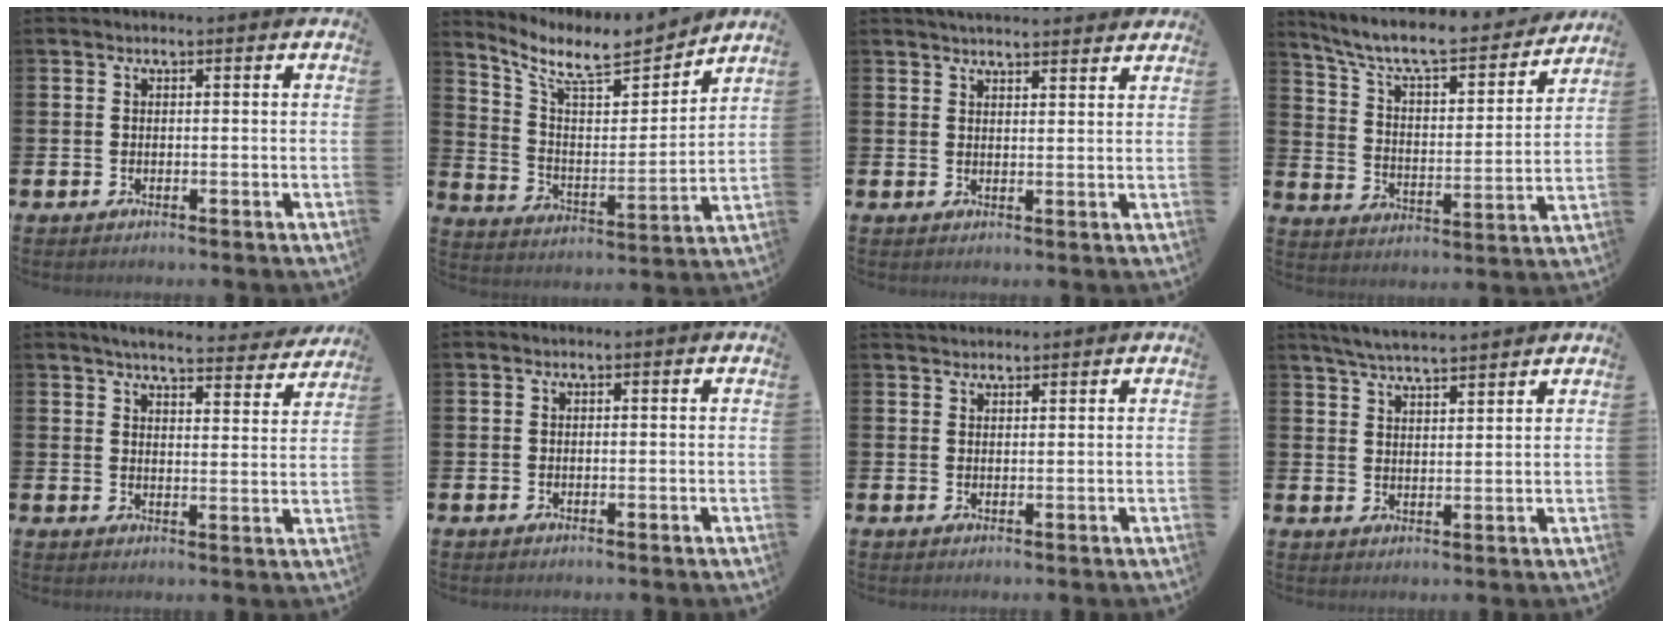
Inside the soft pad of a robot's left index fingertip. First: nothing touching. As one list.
[{"total": 8.6, "force": [7.6, 2.3, 3.5], "torque": [-0.101, -0.056, 0.131]}, {"total": 3.1, "force": [3.1, 0.2, 0.3], "torque": [-0.013, -0.011, 0.056]}, {"total": 8.5, "force": [7.6, 1.7, 3.4], "torque": [-0.100, -0.054, 0.126]}, {"total": 5.1, "force": [4.8, 0.3, 1.4], "torque": [-0.035, -0.032, 0.081]}, {"total": 0.0}, {"total": 1.6, "force": [1.6, 0.4, 0.0], "torque": [0.005, -0.004, 0.028]}, {"total": 4.8, "force": [4.7, 0.1, 0.9], "torque": [-0.039, -0.018, 0.086]}]